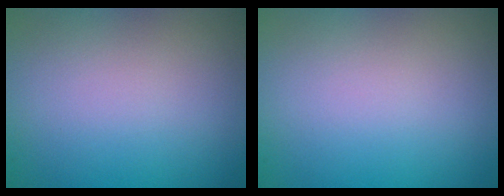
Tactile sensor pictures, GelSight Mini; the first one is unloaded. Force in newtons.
{"total": 0.0}